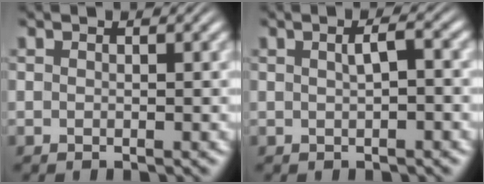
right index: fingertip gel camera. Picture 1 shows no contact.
{"total": 1.6, "force": [-0.2, 0.3, 1.6], "torque": [-0.015, 0.005, -0.002]}